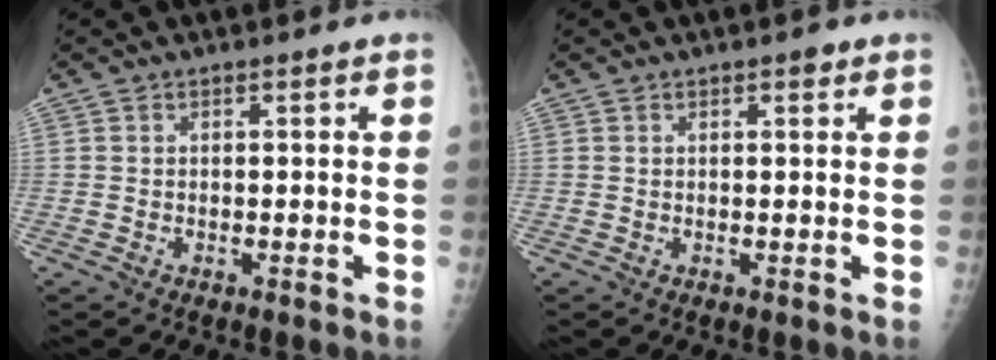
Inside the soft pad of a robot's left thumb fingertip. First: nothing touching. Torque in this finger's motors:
{"motor_torque": [0.44, -0.24, 0.09, -0.36, 0.11]}